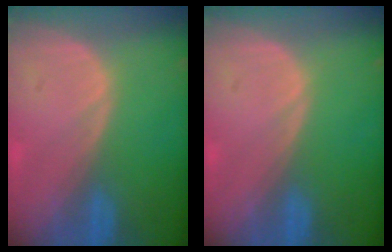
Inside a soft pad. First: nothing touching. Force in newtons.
{"total": 0.0}